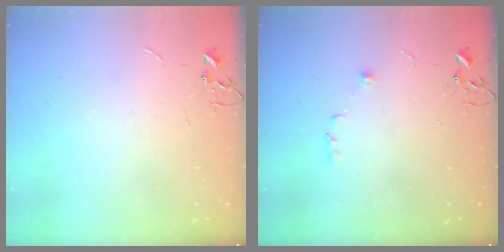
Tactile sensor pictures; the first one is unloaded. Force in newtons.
{"total": 6.1, "press": 6.0, "slide": 0.9}